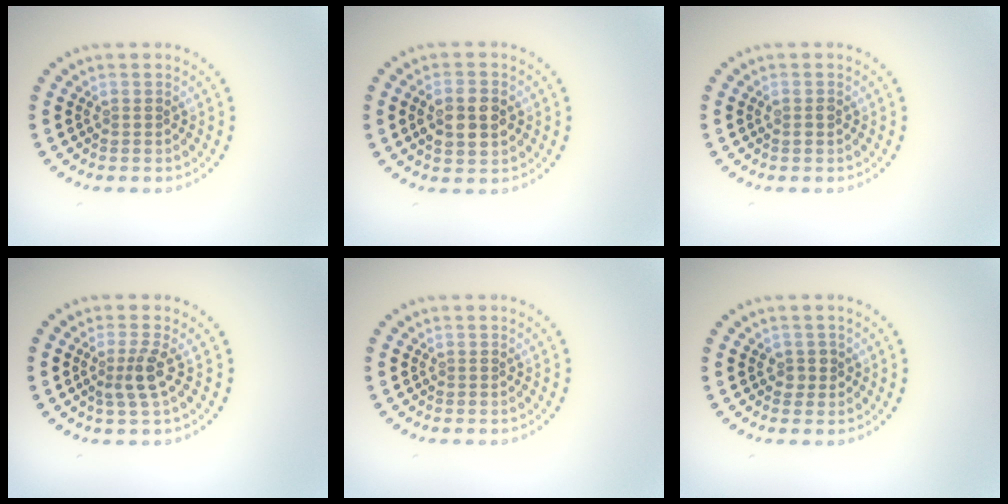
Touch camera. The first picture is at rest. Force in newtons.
{"total": 3.7, "press": 3.7, "slide": 0.2}
{"total": 0.8, "press": 0.7, "slide": 0.3}
{"total": 2.4, "press": 1.8, "slide": 1.5}
{"total": 0.0}
{"total": 1.0, "press": 0.9, "slide": 0.5}